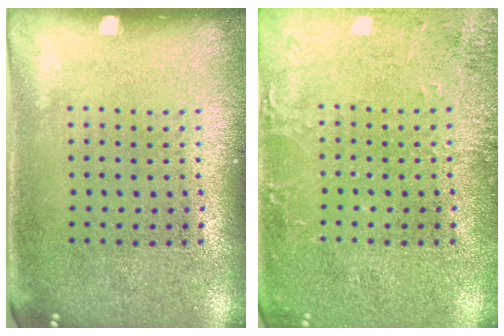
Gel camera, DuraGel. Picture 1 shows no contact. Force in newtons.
{"total": 2.5, "press": 2.5, "slide": 0.3}